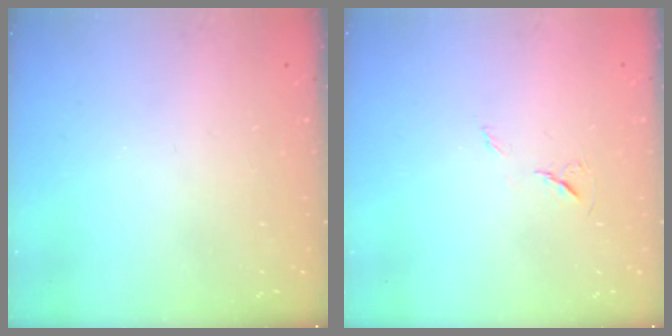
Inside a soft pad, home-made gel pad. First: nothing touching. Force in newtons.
{"total": 5.8, "press": 5.4, "slide": 2.2}